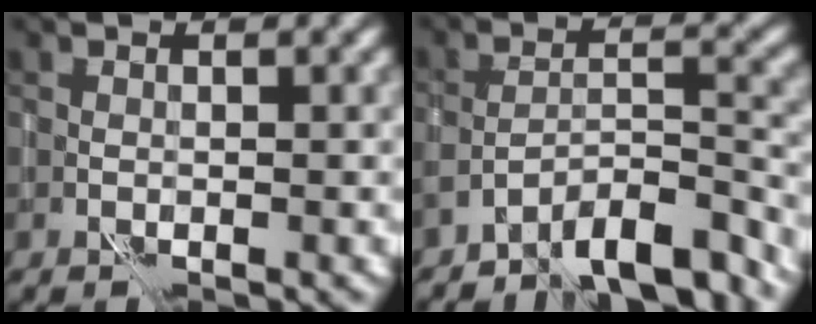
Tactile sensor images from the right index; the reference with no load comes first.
{"total": 6.9, "force": [-5.9, 1.5, 3.3], "torque": [-0.044, 0.007, -0.100]}